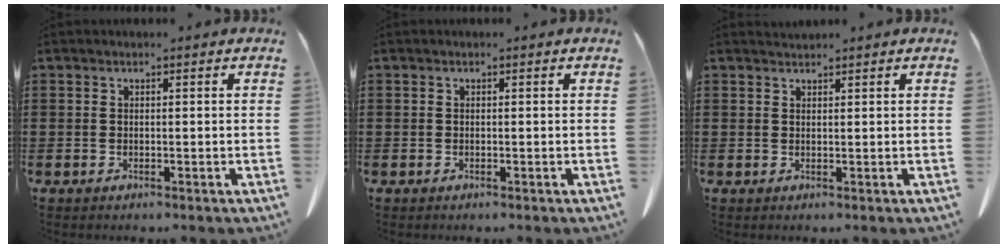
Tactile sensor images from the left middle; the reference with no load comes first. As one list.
[{"total": 0.0}, {"total": 1.0, "force": [1.0, 0.0, 0.1], "torque": [-0.004, -0.001, 0.019]}]